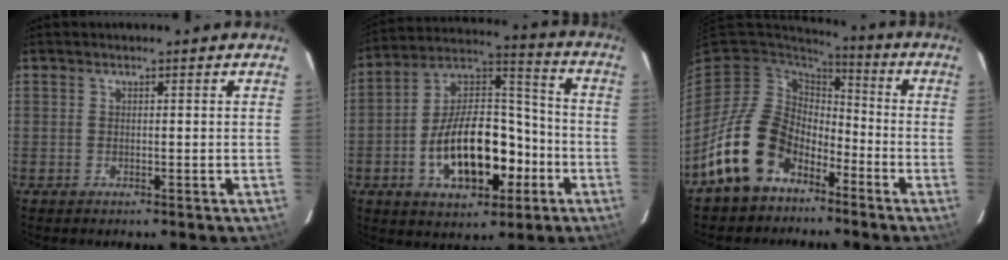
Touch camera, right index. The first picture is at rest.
{"total": 18.9, "force": [-6.5, 9.9, 14.7], "torque": [-0.265, 0.030, -0.095]}
{"total": 15.1, "force": [-8.8, 10.3, 6.7], "torque": [-0.147, 0.018, -0.143]}